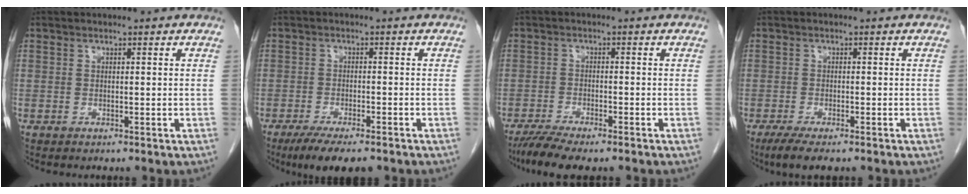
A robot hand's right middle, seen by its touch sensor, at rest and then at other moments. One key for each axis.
{"total": 7.8, "fx": -5.8, "fy": 1.9, "fz": 4.7, "tx": -0.074, "ty": -0.015, "tz": -0.089}
{"total": 6.9, "fx": -5.6, "fy": 0.8, "fz": 3.9, "tx": -0.065, "ty": -0.017, "tz": -0.092}
{"total": 5.1, "fx": -3.7, "fy": 1.1, "fz": 3.4, "tx": -0.058, "ty": -0.013, "tz": -0.056}